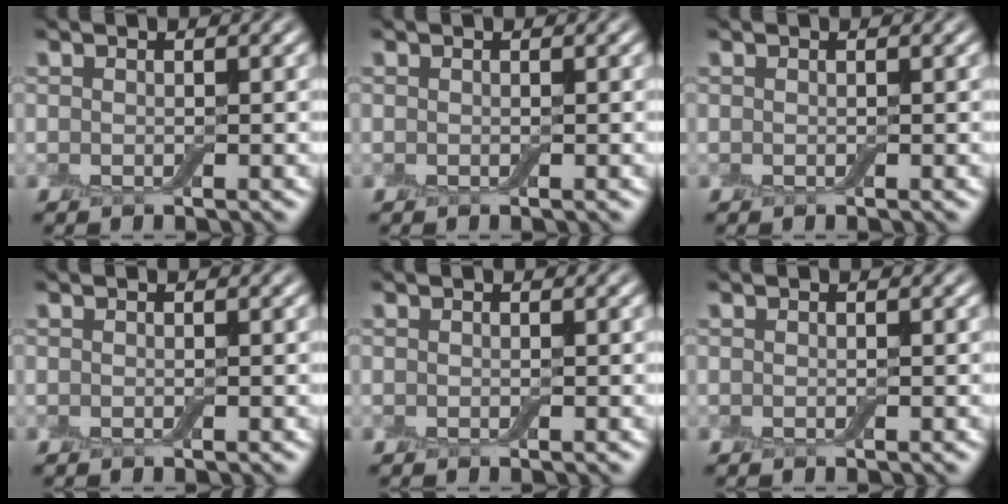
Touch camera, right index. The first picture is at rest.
{"total": 0.0}
{"total": 0.0}
{"total": 0.0}
{"total": 0.0}
{"total": 0.0}